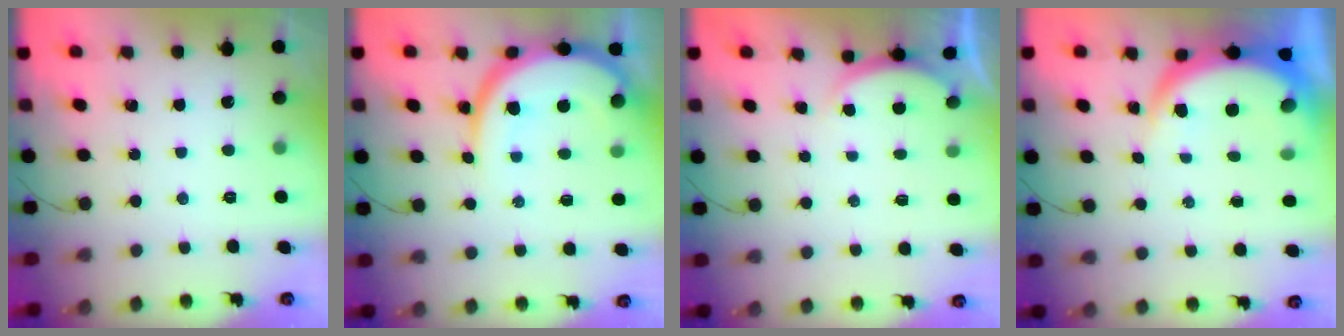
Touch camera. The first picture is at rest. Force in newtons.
{"total": 12.2, "press": 12.2, "slide": 1.0}
{"total": 2.4, "press": 2.4, "slide": 0.6}
{"total": 7.1, "press": 7.0, "slide": 1.0}